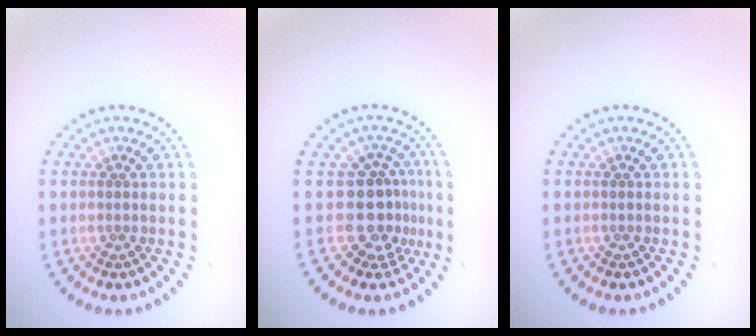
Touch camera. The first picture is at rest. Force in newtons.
{"total": 3.6, "press": 2.6, "slide": 2.4}
{"total": 0.0}